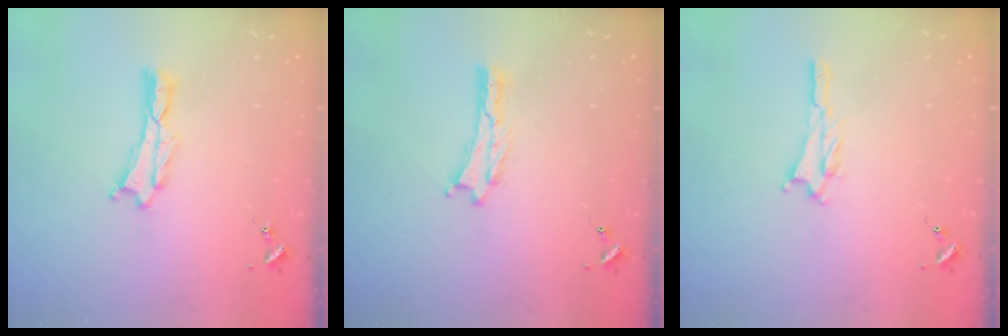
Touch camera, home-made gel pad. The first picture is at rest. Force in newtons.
{"total": 0.0}
{"total": 1.5, "press": 1.5, "slide": 0.3}